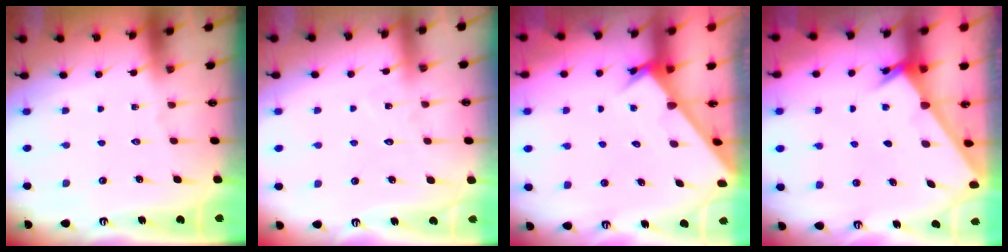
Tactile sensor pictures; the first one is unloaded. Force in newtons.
{"total": 6.8, "press": 6.8, "slide": 0.5}
{"total": 2.9, "press": 2.9, "slide": 0.1}
{"total": 2.4, "press": 2.4, "slide": 0.3}